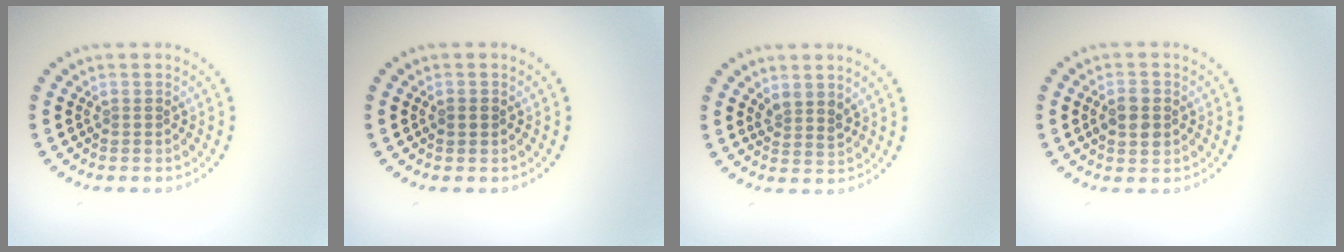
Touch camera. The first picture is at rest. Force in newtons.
{"total": 1.1, "press": 1.1, "slide": 0.1}
{"total": 1.7, "press": 1.3, "slide": 1.0}
{"total": 2.7, "press": 2.7, "slide": 0.1}